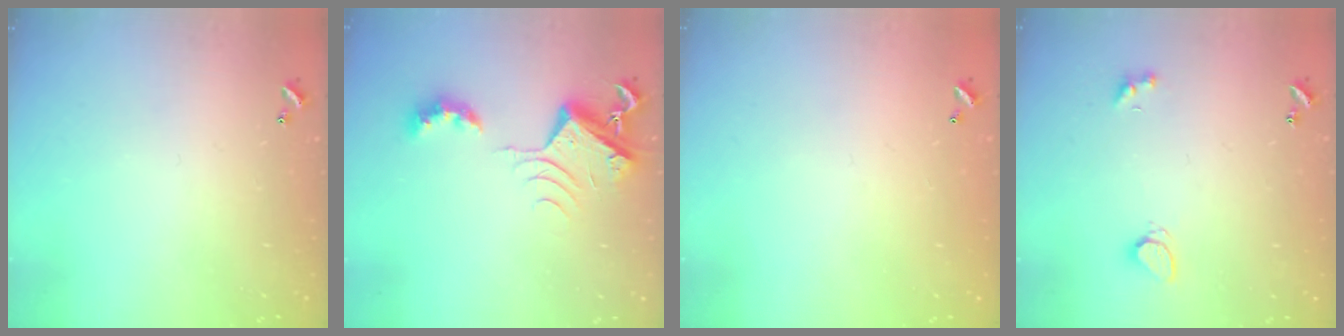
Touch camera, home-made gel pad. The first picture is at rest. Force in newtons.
{"total": 7.6, "press": 7.5, "slide": 1.0}
{"total": 2.8, "press": 2.8, "slide": 0.1}
{"total": 2.1, "press": 2.0, "slide": 0.6}